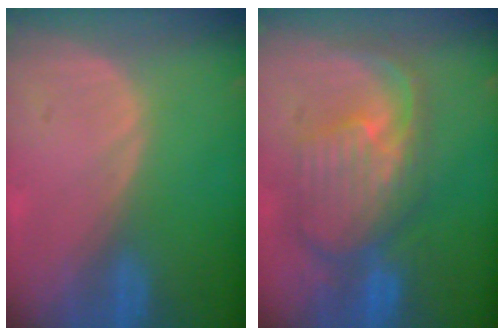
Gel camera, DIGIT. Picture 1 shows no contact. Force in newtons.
{"total": 10.8, "press": 9.6, "slide": 5.1}